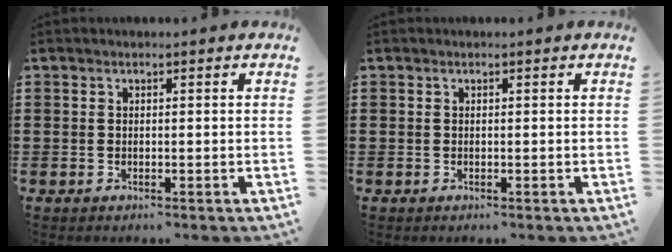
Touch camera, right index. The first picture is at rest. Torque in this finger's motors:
{"motor_torque": [0.25, 0.24, 0.00, 0.00]}